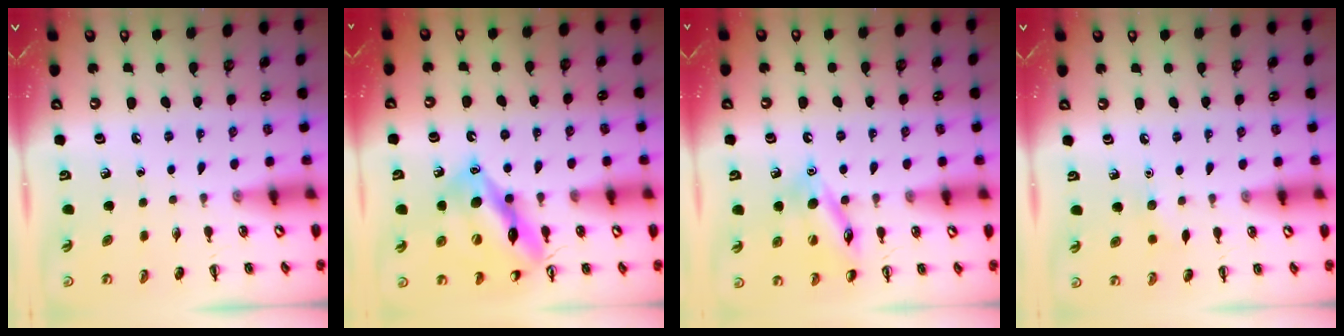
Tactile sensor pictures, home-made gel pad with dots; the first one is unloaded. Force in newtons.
{"total": 16.1, "press": 15.8, "slide": 2.7}
{"total": 13.8, "press": 13.8, "slide": 1.5}
{"total": 4.8, "press": 4.6, "slide": 1.4}